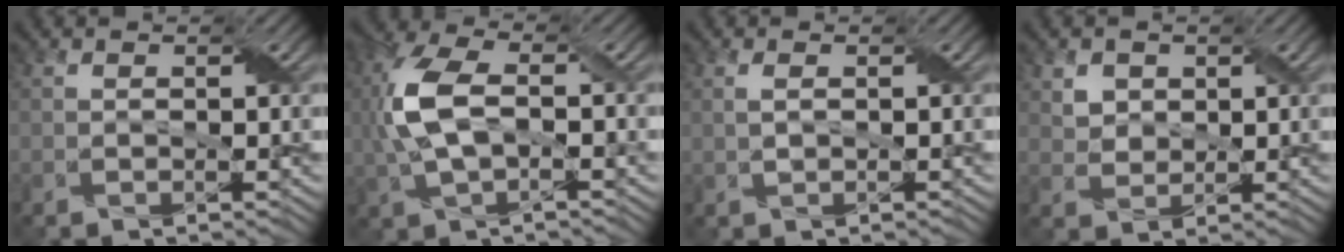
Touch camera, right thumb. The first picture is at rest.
{"total": 8.1, "force": [-0.2, 4.1, 7.0], "torque": [-0.179, 0.010, -0.005]}
{"total": 0.5, "force": [0.3, 0.3, 0.3], "torque": [-0.012, 0.002, 0.009]}
{"total": 2.6, "force": [1.5, 2.0, 0.3], "torque": [-0.018, -0.008, 0.034]}